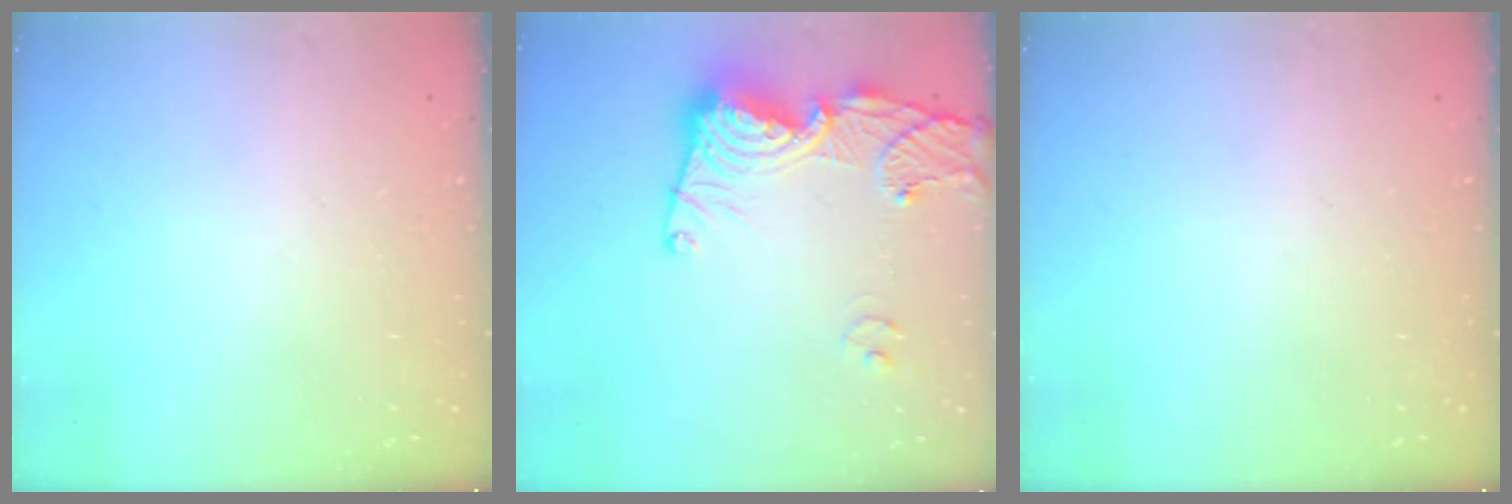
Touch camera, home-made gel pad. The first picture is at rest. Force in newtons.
{"total": 14.9, "press": 14.8, "slide": 1.7}
{"total": 0.0}